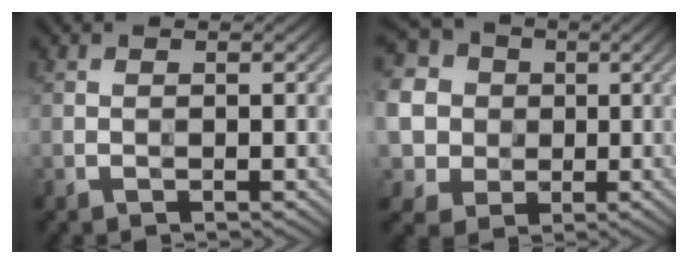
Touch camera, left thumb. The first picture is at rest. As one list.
[{"total": 15.2, "force": [2.1, 13.9, 5.8], "torque": [-0.220, 0.011, 0.009]}]